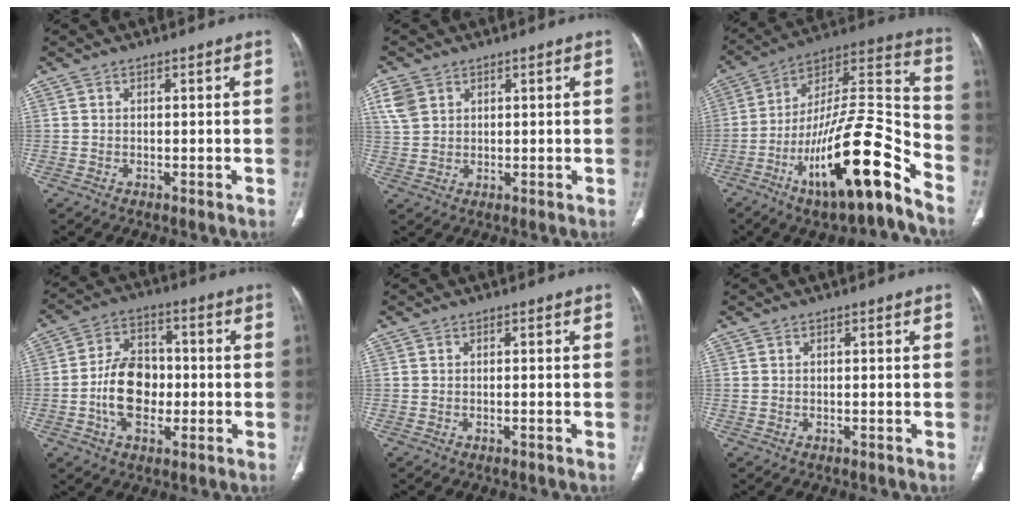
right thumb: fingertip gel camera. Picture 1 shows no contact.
{"total": 4.4, "force": [2.2, 3.3, 2.0], "torque": [-0.037, 0.001, 0.053]}
{"total": 24.1, "force": [-13.3, 6.0, 19.2], "torque": [-0.314, 0.083, -0.225]}
{"total": 11.3, "force": [-2.1, 7.5, 8.2], "torque": [-0.122, 0.022, -0.042]}
{"total": 0.5, "force": [-0.4, -0.1, 0.3], "torque": [-0.012, 0.005, -0.003]}
{"total": 0.0}